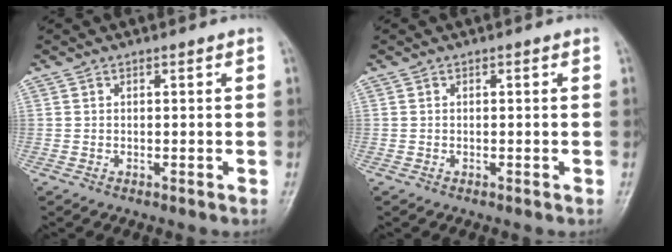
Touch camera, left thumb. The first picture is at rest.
{"total": 0.0}